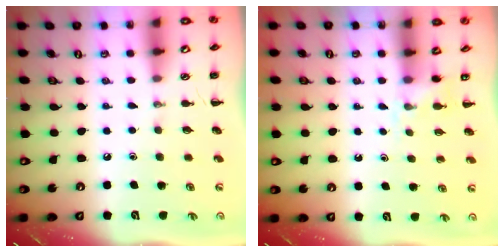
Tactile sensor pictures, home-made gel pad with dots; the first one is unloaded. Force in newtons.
{"total": 3.3, "press": 3.2, "slide": 1.0}